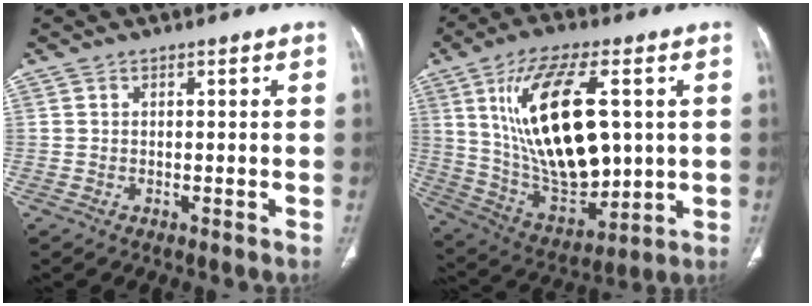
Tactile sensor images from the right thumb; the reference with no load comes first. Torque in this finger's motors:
{"motor_torque": [1.10, 3.90, 0.38, 0.35, 0.35]}